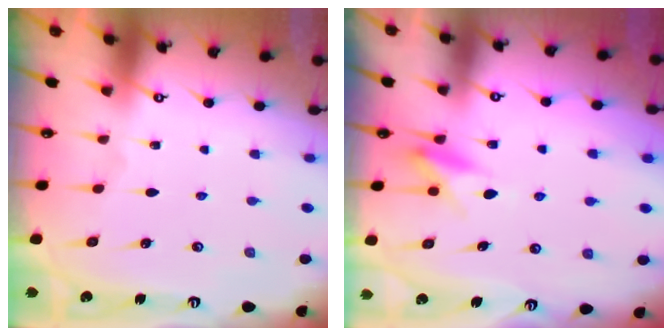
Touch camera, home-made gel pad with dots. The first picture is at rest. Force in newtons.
{"total": 6.5, "press": 6.5, "slide": 0.6}